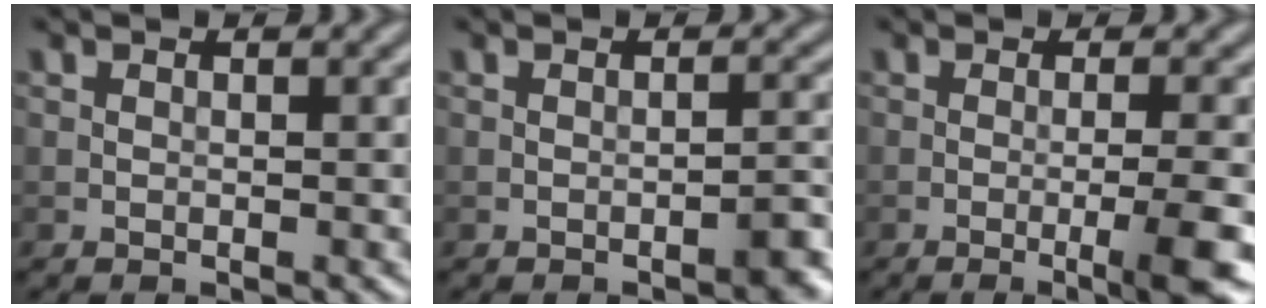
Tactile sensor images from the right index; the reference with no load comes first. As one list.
[{"total": 1.7, "force": [-1.1, 0.2, 1.2], "torque": [-0.013, 0.007, -0.017]}, {"total": 4.7, "force": [-1.4, 0.8, 4.4], "torque": [-0.058, -0.003, -0.027]}]